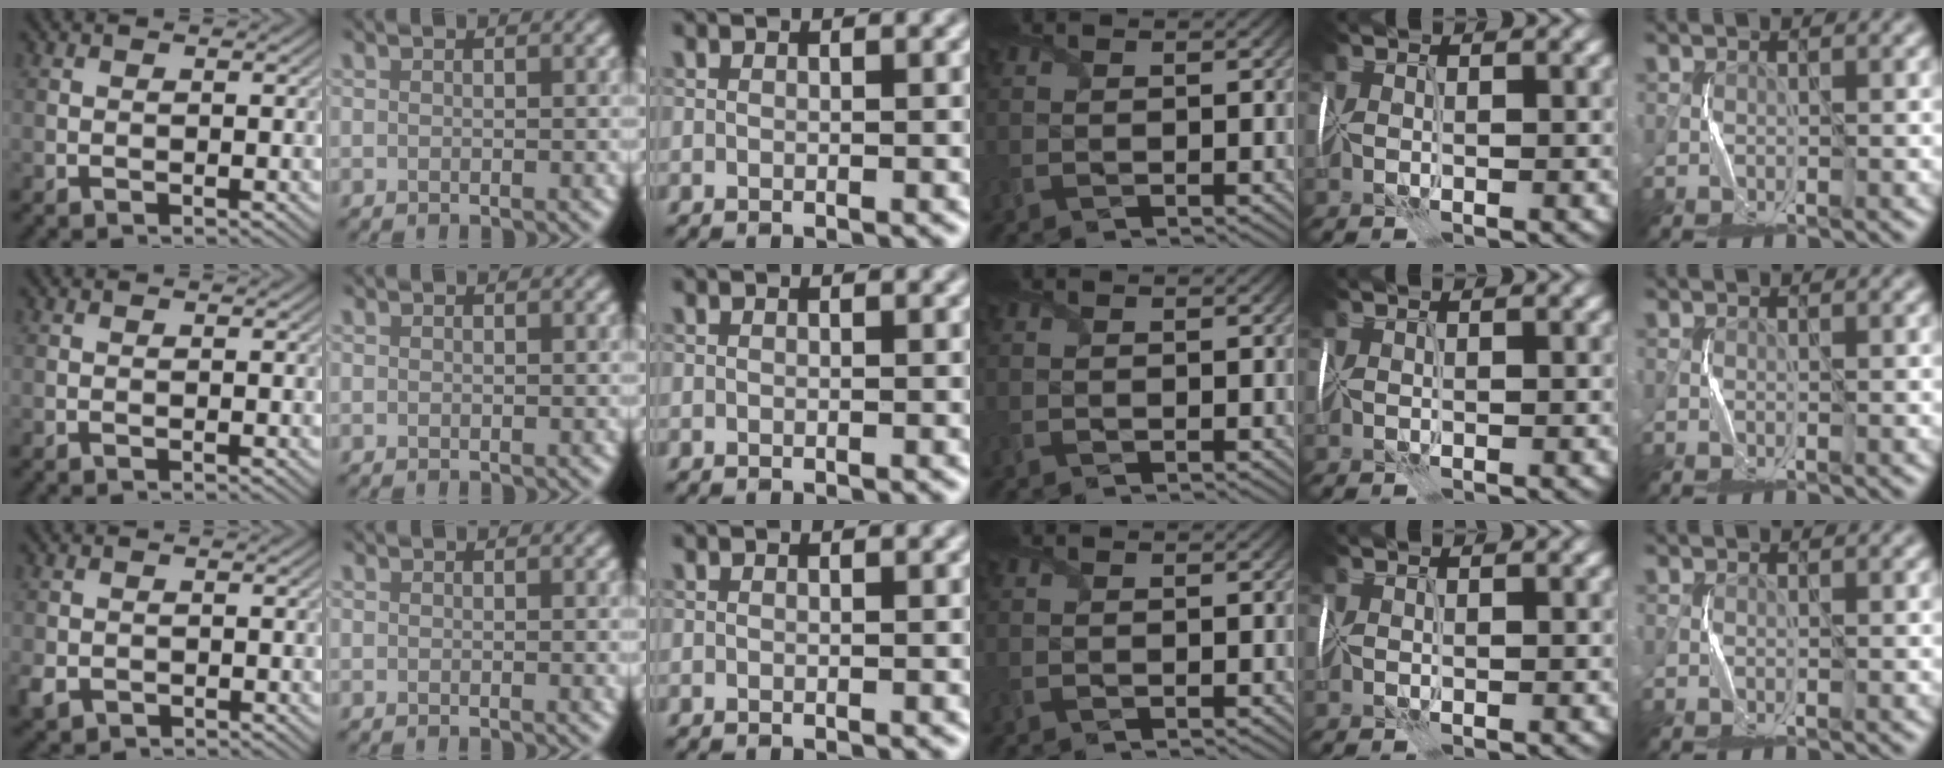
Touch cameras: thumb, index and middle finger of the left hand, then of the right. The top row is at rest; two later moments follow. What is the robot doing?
{"motion": "fold", "object": "tissue"}